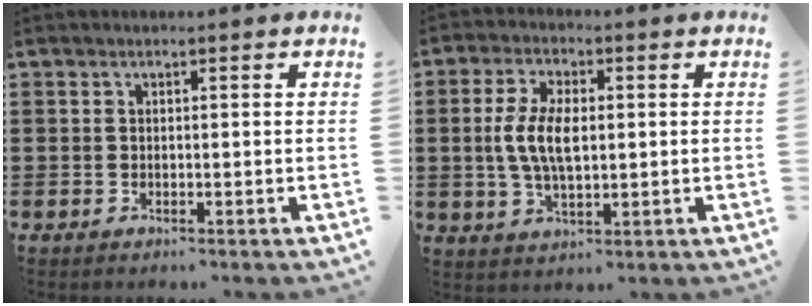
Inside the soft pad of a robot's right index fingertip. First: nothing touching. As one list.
[{"total": 7.2, "force": [0.2, 3.4, 6.3], "torque": [-0.141, 0.004, -0.003]}]